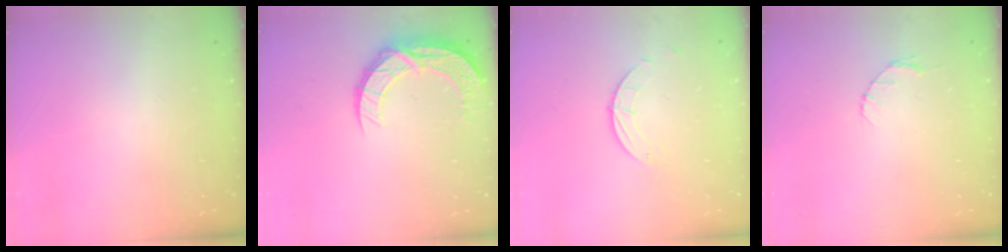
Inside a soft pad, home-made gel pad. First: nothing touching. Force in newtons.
{"total": 10.6, "press": 10.6, "slide": 0.7}
{"total": 1.9, "press": 1.9, "slide": 0.1}
{"total": 2.6, "press": 2.6, "slide": 0.3}